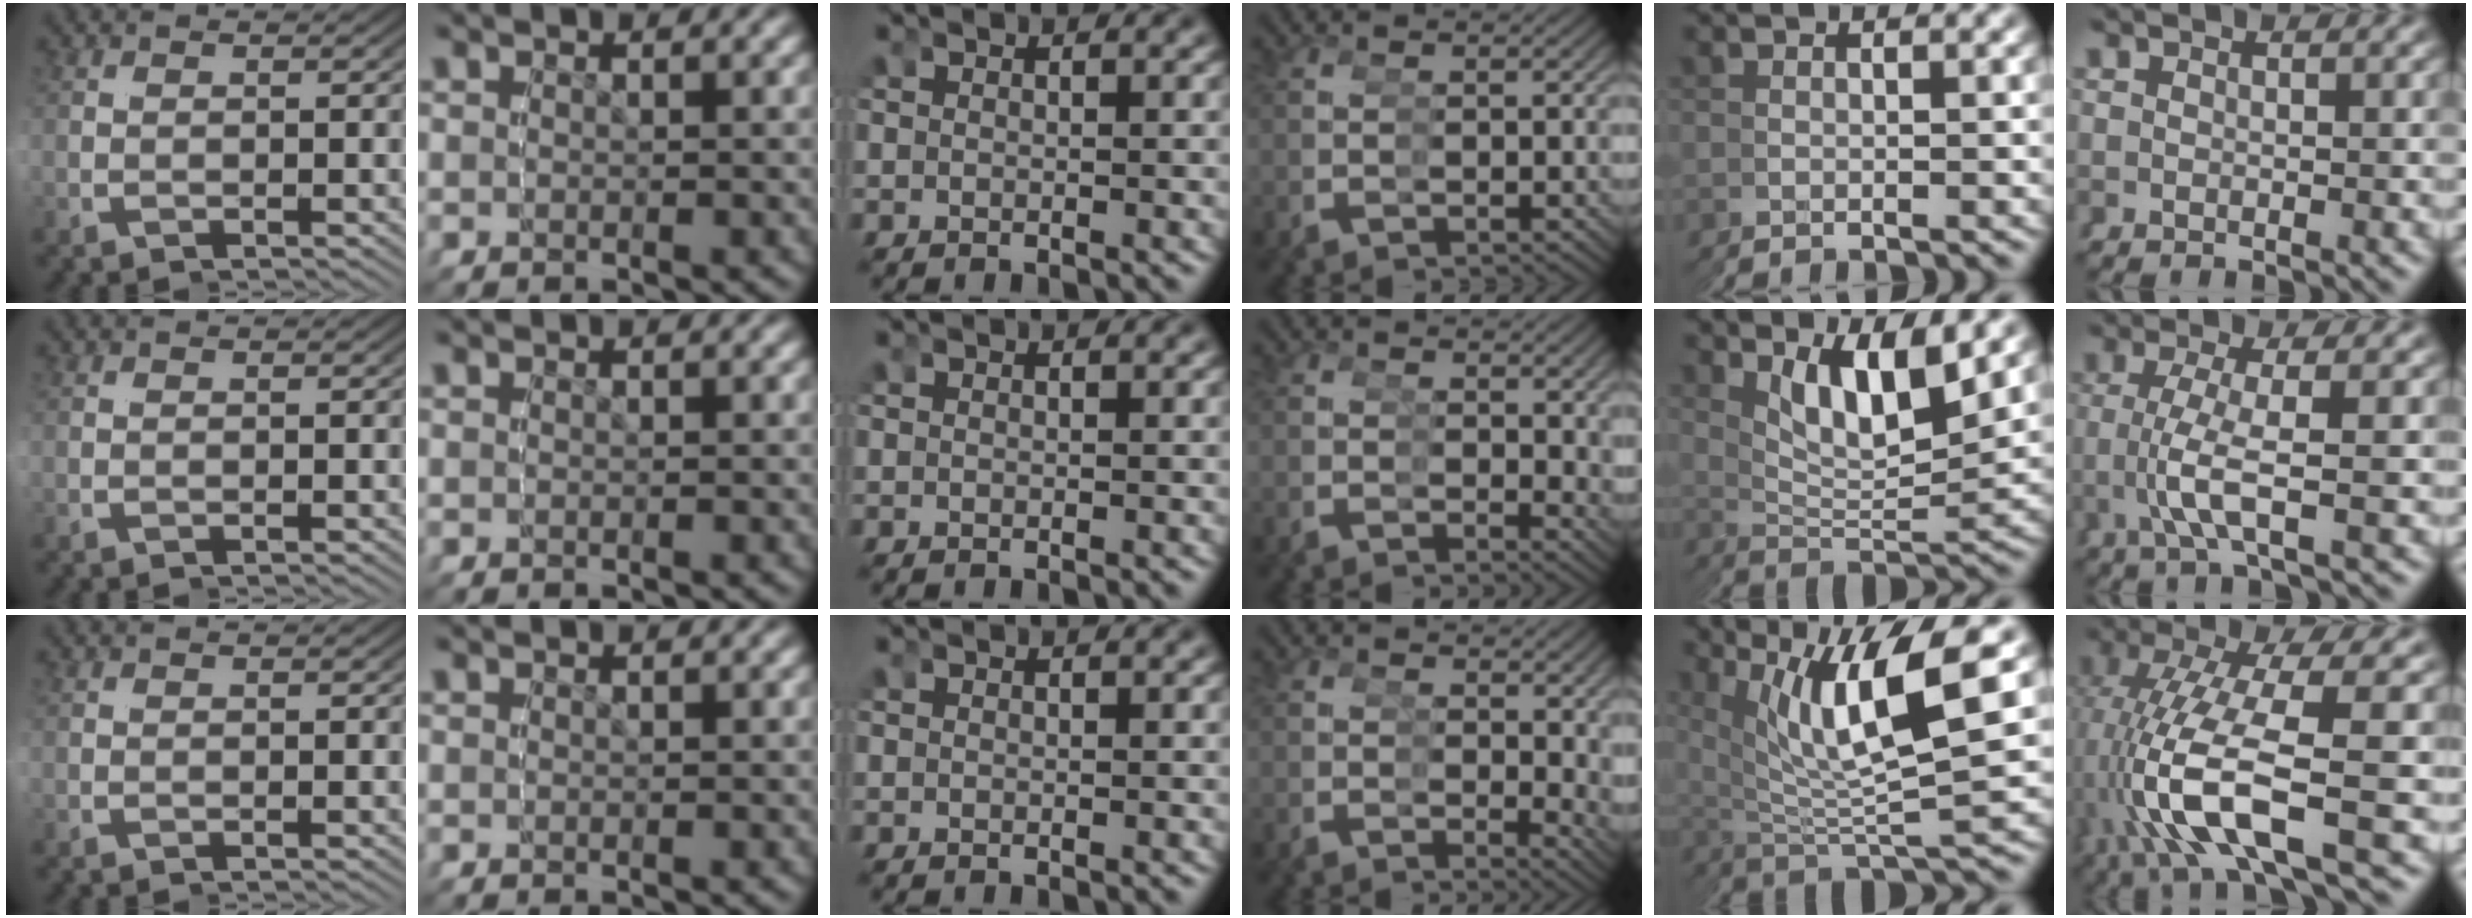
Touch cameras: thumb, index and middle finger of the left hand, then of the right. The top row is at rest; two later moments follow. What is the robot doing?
{"motion": "grasp_and_lifting", "object": "condiment"}